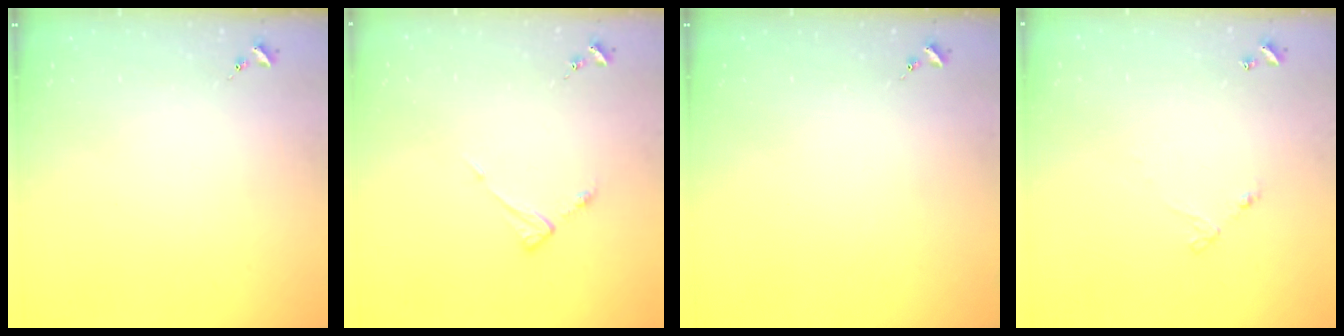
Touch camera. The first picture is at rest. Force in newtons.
{"total": 5.3, "press": 5.3, "slide": 0.4}
{"total": 0.0}
{"total": 4.9, "press": 4.8, "slide": 0.3}